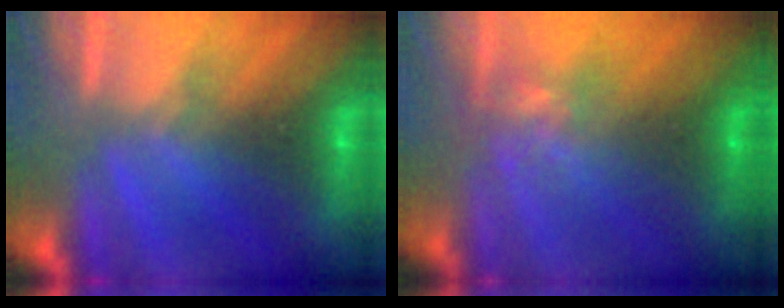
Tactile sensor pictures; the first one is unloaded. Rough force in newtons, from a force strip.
{"total": 4.5}